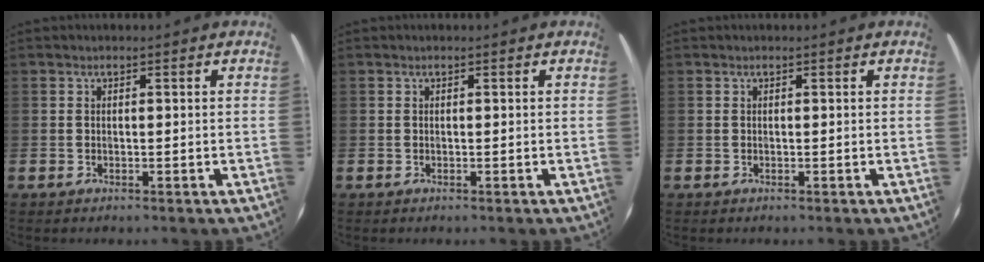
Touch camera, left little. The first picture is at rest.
{"total": 0.0}
{"total": 0.0}